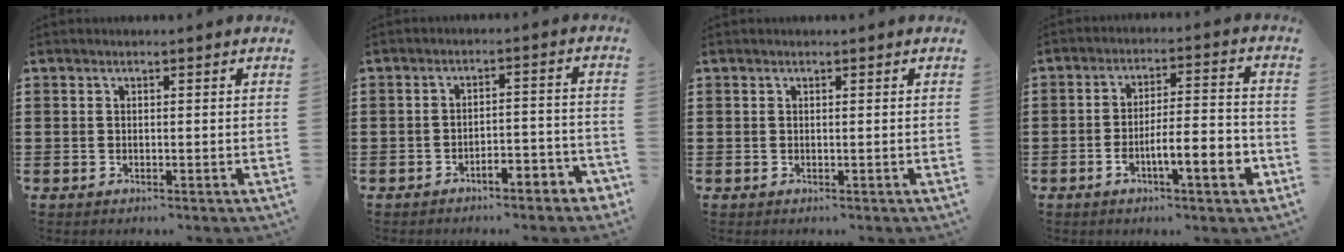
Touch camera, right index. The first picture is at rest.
{"total": 3.6, "force": [-3.3, 0.4, 1.3], "torque": [-0.026, 0.006, -0.069]}
{"total": 0.0}
{"total": 7.8, "force": [-3.7, 1.7, 6.7], "torque": [-0.101, 0.002, -0.065]}